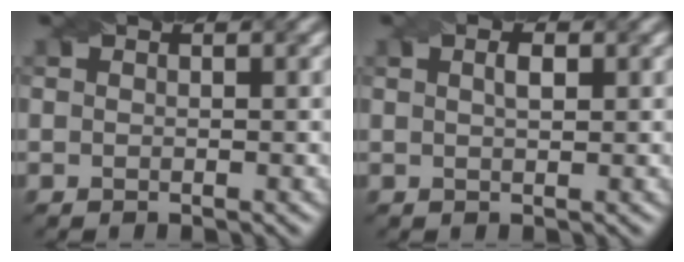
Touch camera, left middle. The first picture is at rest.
{"total": 1.3, "force": [0.4, 0.4, 1.1], "torque": [-0.019, 0.002, 0.008]}